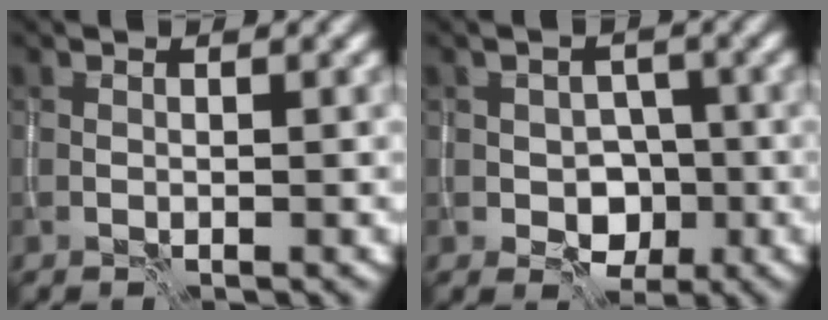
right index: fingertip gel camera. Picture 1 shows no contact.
{"total": 3.5, "force": [-1.0, 2.8, 1.9], "torque": [-0.020, -0.004, -0.016]}